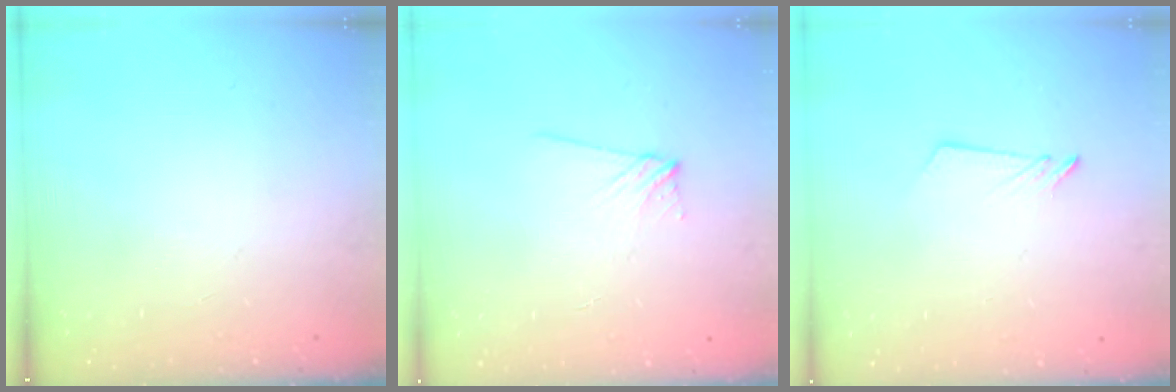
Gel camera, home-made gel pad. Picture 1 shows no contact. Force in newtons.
{"total": 4.1, "press": 4.1, "slide": 0.6}
{"total": 2.6, "press": 2.6, "slide": 0.2}